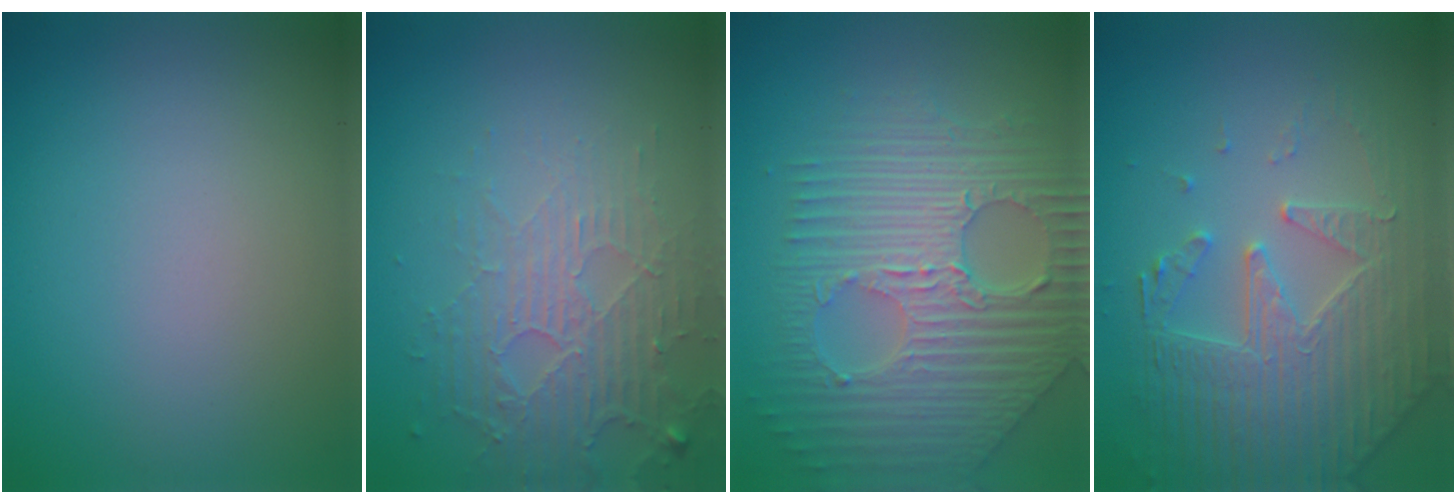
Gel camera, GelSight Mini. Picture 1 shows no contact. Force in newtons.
{"total": 5.1, "press": 3.4, "slide": 3.8}
{"total": 9.0, "press": 6.2, "slide": 6.5}
{"total": 4.9, "press": 4.7, "slide": 1.5}